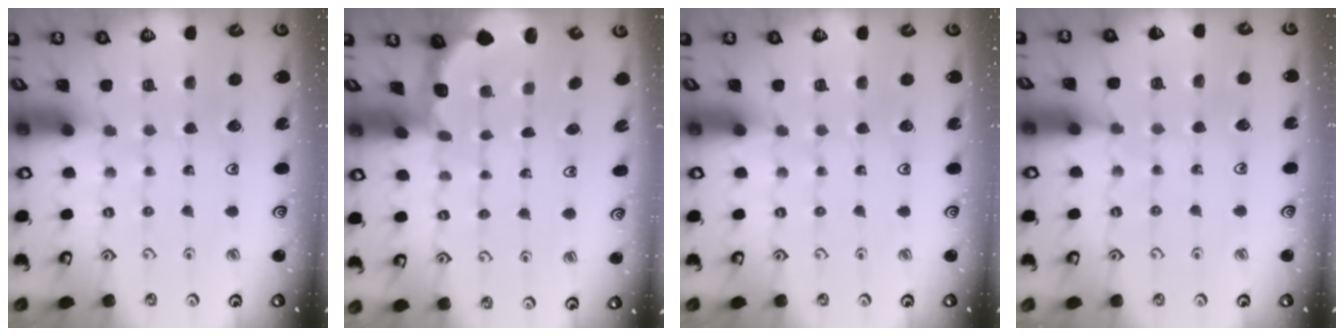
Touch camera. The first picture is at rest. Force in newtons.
{"total": 1.9, "press": 1.8, "slide": 0.7}
{"total": 0.0}
{"total": 6.1, "press": 6.1, "slide": 0.8}